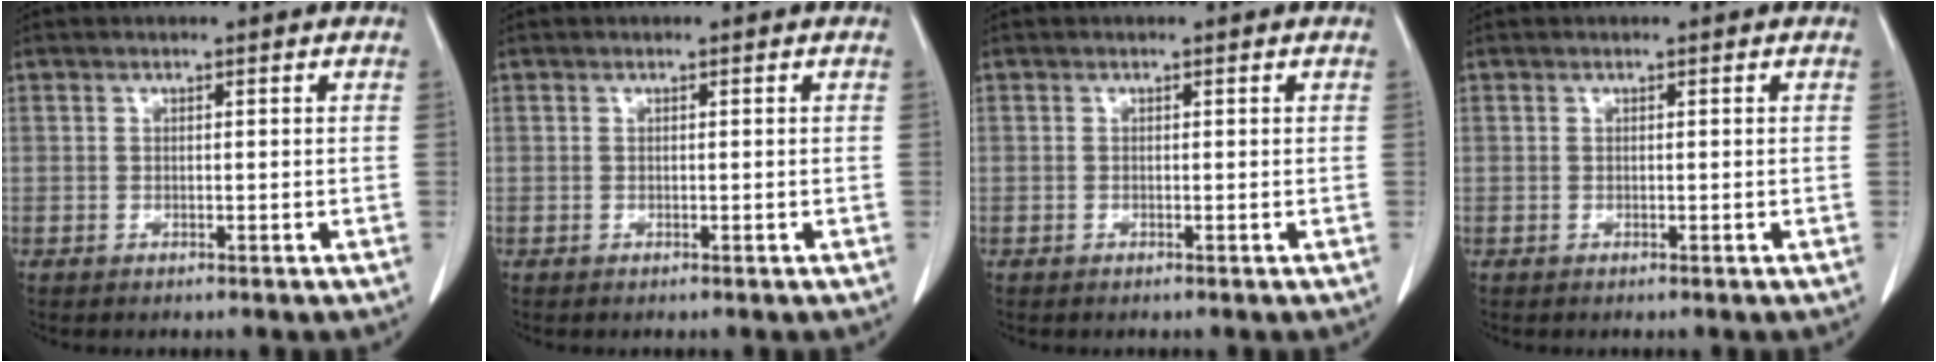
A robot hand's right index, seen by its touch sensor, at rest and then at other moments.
{"total": 0.0}
{"total": 0.0}
{"total": 0.0}